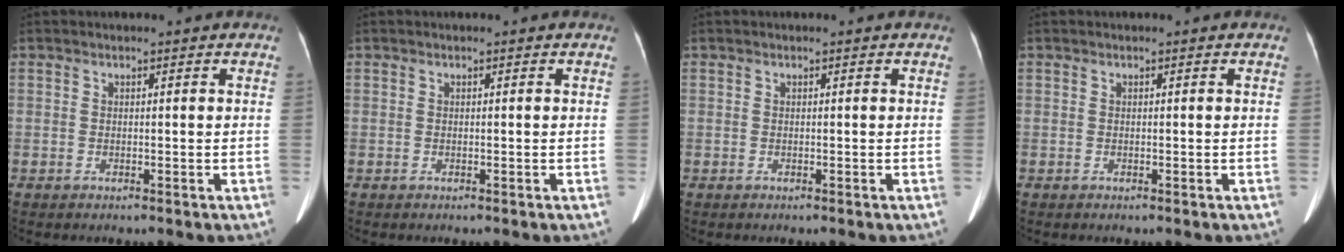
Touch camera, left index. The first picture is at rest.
{"total": 0.0}
{"total": 0.0}
{"total": 0.0}